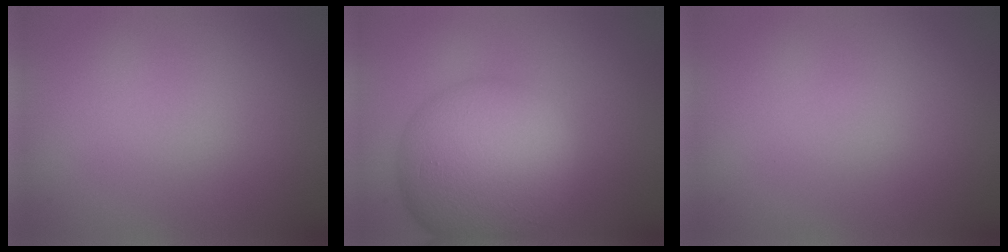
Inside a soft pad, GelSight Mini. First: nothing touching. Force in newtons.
{"total": 12.0, "press": 11.9, "slide": 0.2}
{"total": 0.0}